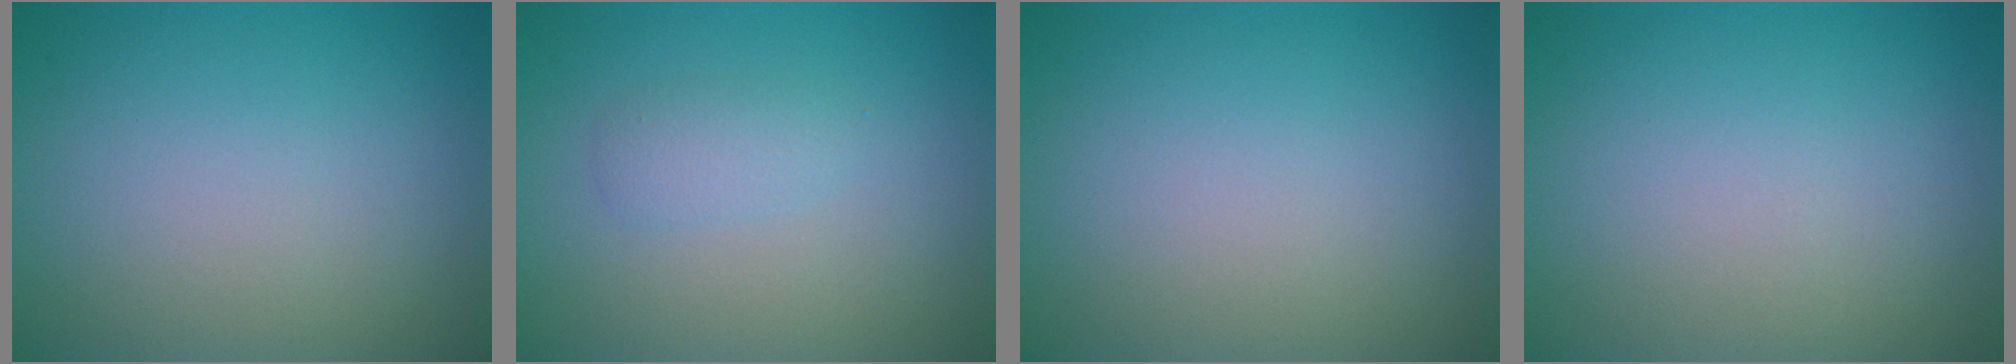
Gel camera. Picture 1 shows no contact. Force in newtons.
{"total": 1.4, "press": 1.4, "slide": 0.0}
{"total": 0.0}
{"total": 0.0}